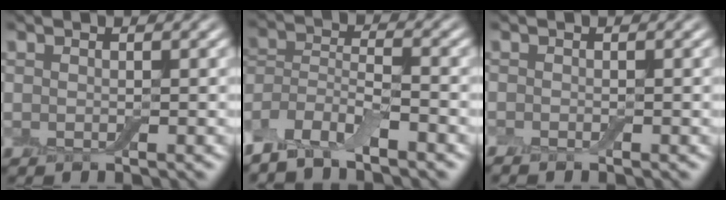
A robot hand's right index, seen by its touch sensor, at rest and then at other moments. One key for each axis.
{"total": 5.2, "fx": -4.2, "fy": 1.4, "fz": 2.7, "tx": -0.055, "ty": 0.001, "tz": -0.088}
{"total": 0.6, "fx": -0.6, "fy": -0.1, "fz": 0.1, "tx": -0.002, "ty": -0.004, "tz": -0.013}